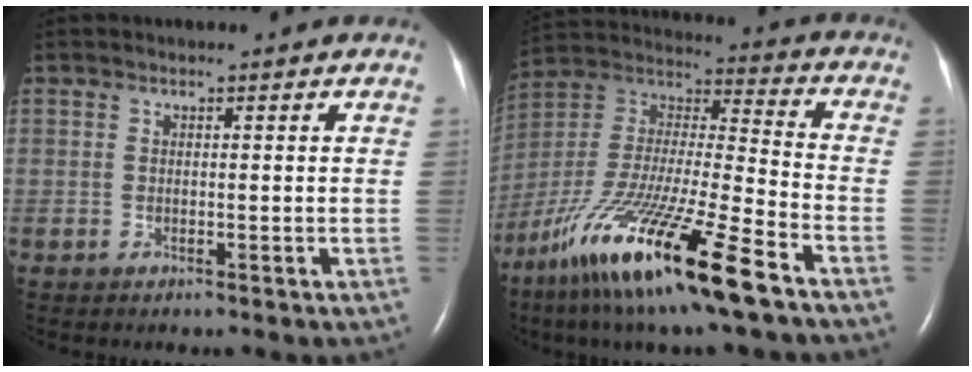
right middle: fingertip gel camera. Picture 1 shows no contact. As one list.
[{"total": 23.1, "force": [-14.3, 1.9, 18.1], "torque": [-0.364, -0.050, -0.261]}]